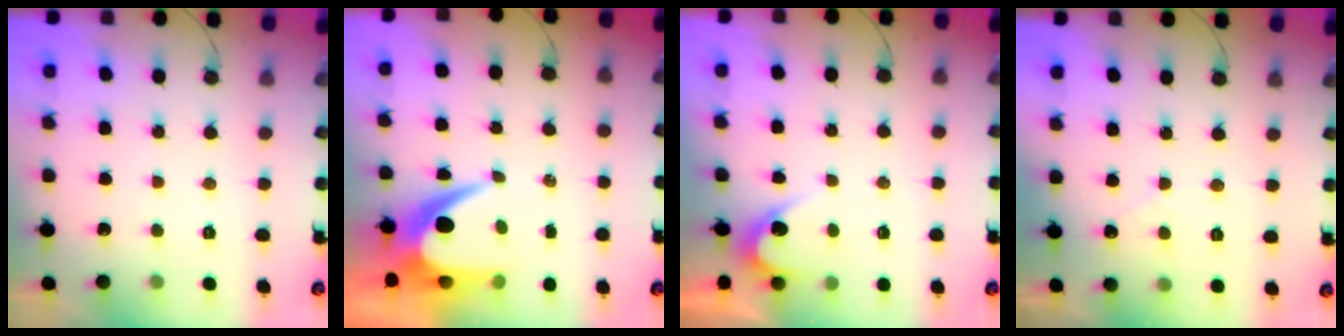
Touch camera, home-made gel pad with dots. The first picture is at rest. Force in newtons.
{"total": 8.5, "press": 8.5, "slide": 0.6}
{"total": 3.0, "press": 3.0, "slide": 0.3}
{"total": 1.7, "press": 1.7, "slide": 0.0}